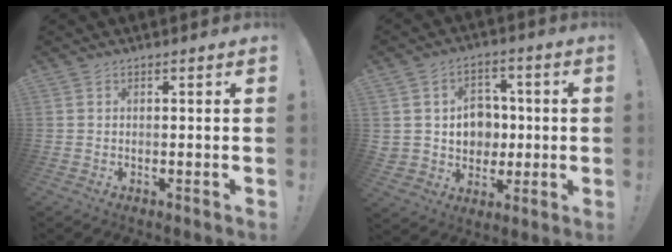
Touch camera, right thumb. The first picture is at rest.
{"total": 9.3, "force": [0.8, 8.9, 2.6], "torque": [-0.031, -0.005, 0.029]}